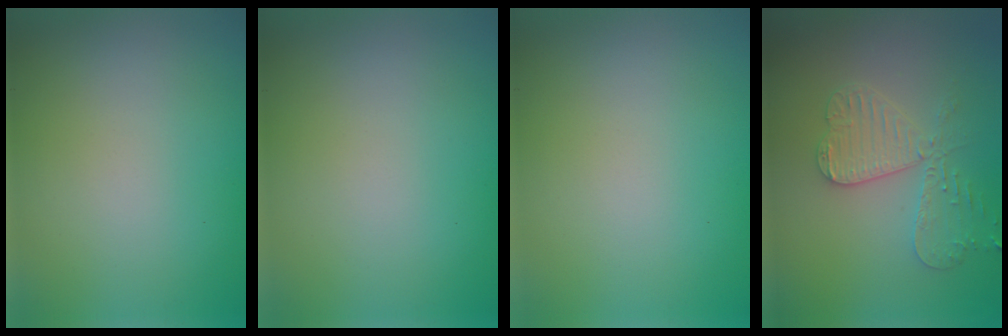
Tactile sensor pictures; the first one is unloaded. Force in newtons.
{"total": 0.0}
{"total": 0.0}
{"total": 4.0, "press": 3.7, "slide": 1.5}